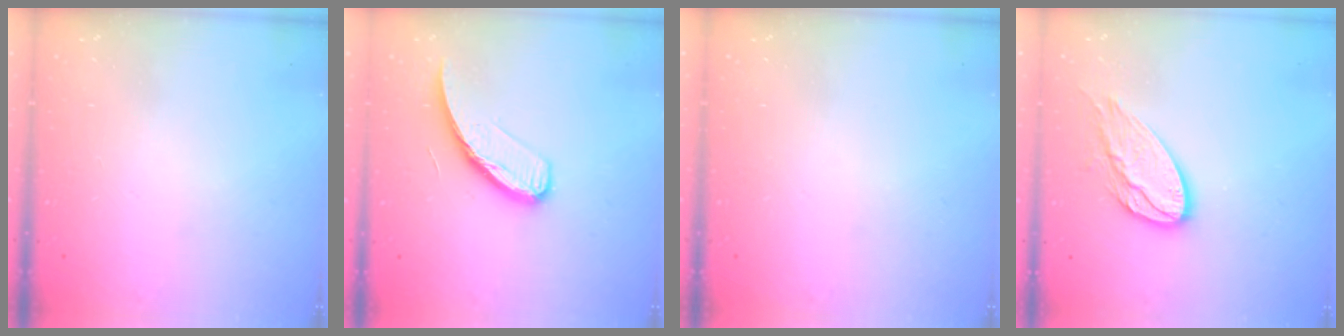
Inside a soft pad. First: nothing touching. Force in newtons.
{"total": 10.5, "press": 10.5, "slide": 0.2}
{"total": 0.0}
{"total": 12.2, "press": 12.1, "slide": 0.8}